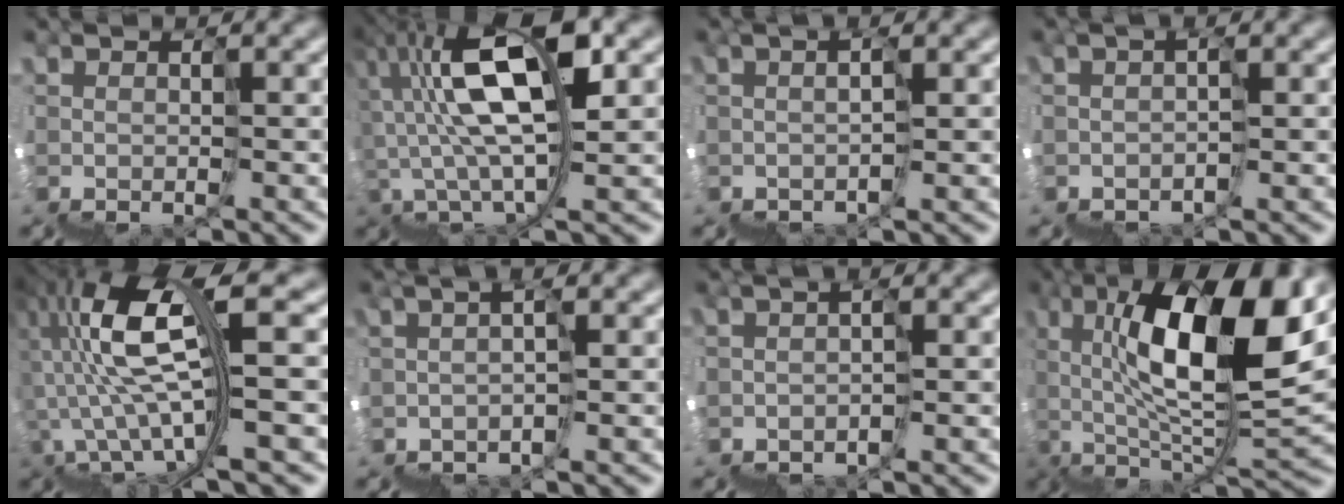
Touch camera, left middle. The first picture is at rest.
{"total": 7.7, "force": [2.6, 2.4, 6.8], "torque": [-0.131, 0.038, 0.029]}
{"total": 1.5, "force": [1.3, 0.2, 0.8], "torque": [-0.004, 0.013, 0.021]}
{"total": 0.5, "force": [0.5, 0.0, 0.2], "torque": [-0.012, 0.005, 0.001]}
{"total": 6.1, "force": [0.6, 0.8, 6.0], "torque": [-0.124, 0.031, -0.003]}
{"total": 0.8, "force": [0.6, -0.4, 0.3], "torque": [-0.010, 0.010, 0.007]}
{"total": 0.0}
{"total": 9.2, "force": [4.3, 2.0, 7.9], "torque": [-0.127, 0.026, 0.063]}